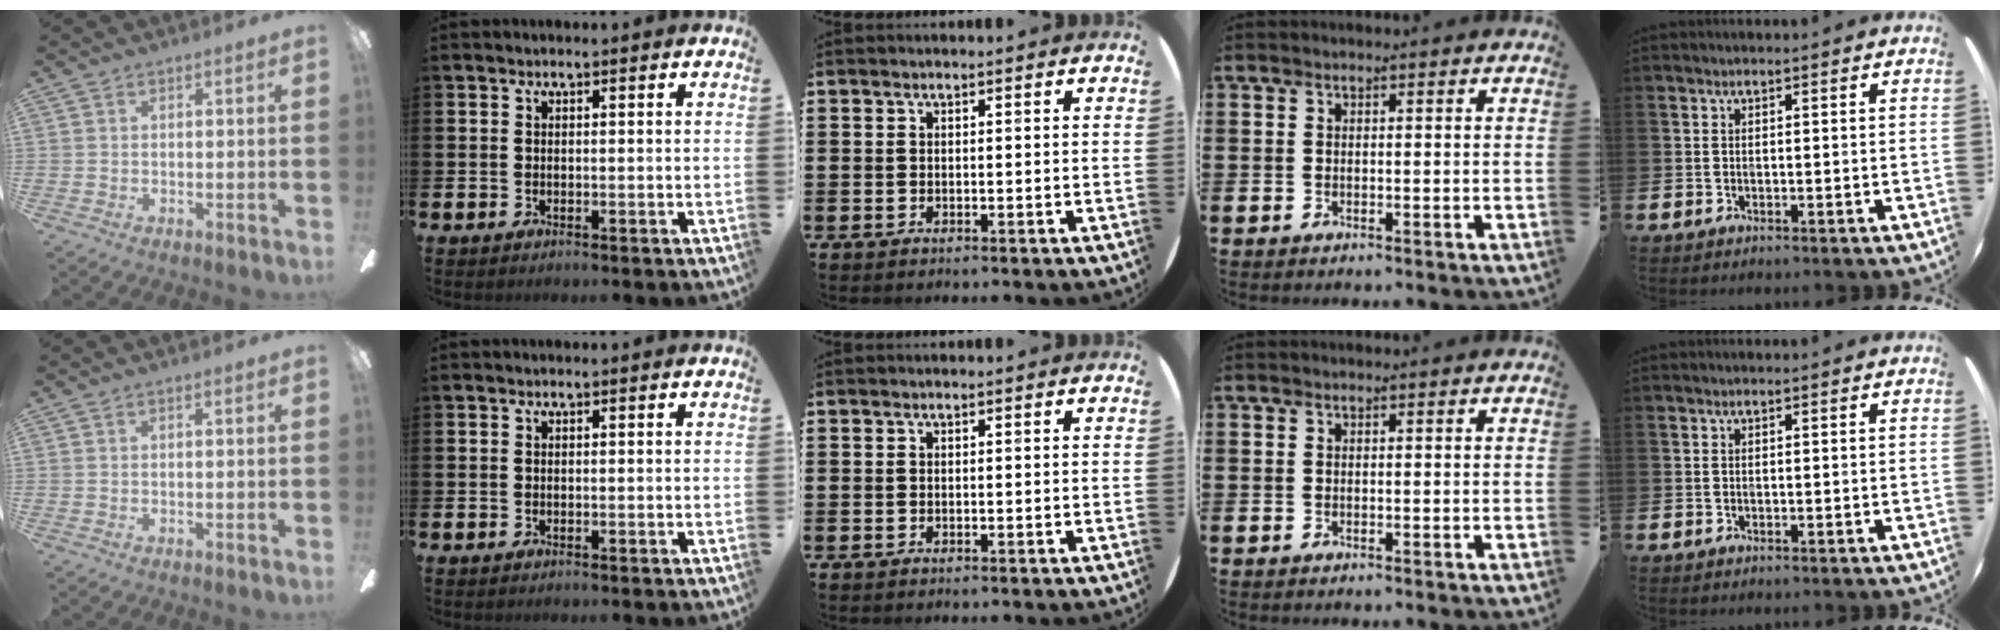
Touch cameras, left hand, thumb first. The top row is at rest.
{}